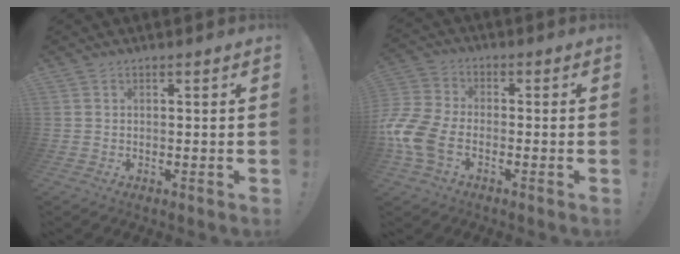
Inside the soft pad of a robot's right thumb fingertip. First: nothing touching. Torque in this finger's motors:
{"motor_torque": [1.61, 0.78, 0.97, -0.86, 0.20]}